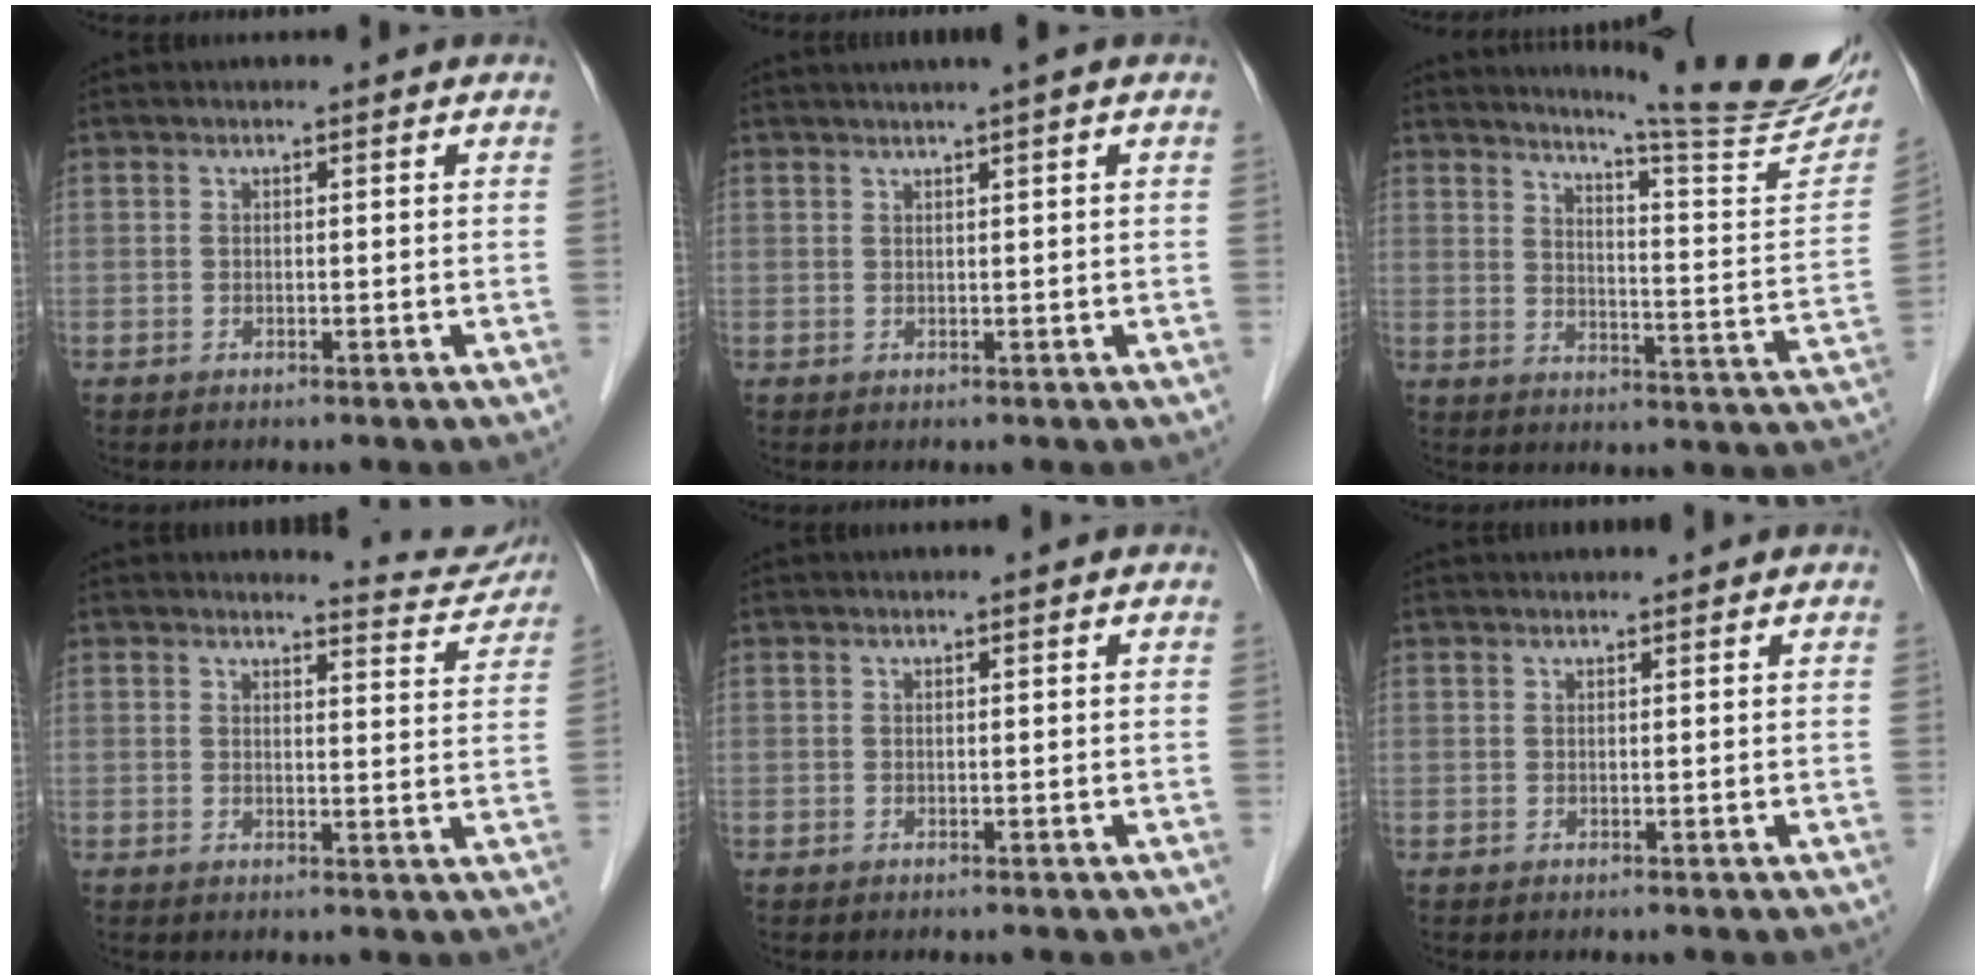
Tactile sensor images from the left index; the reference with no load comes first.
{"total": 3.1, "force": [2.2, -0.6, 2.1], "torque": [-0.031, 0.017, 0.037]}
{"total": 20.1, "force": [18.0, -0.2, 9.1], "torque": [-0.131, -0.095, 0.220]}
{"total": 5.3, "force": [5.3, 0.3, -0.5], "torque": [0.002, -0.028, 0.050]}
{"total": 0.0}
{"total": 1.8, "force": [1.7, 0.0, 0.5], "torque": [-0.006, 0.022, 0.029]}